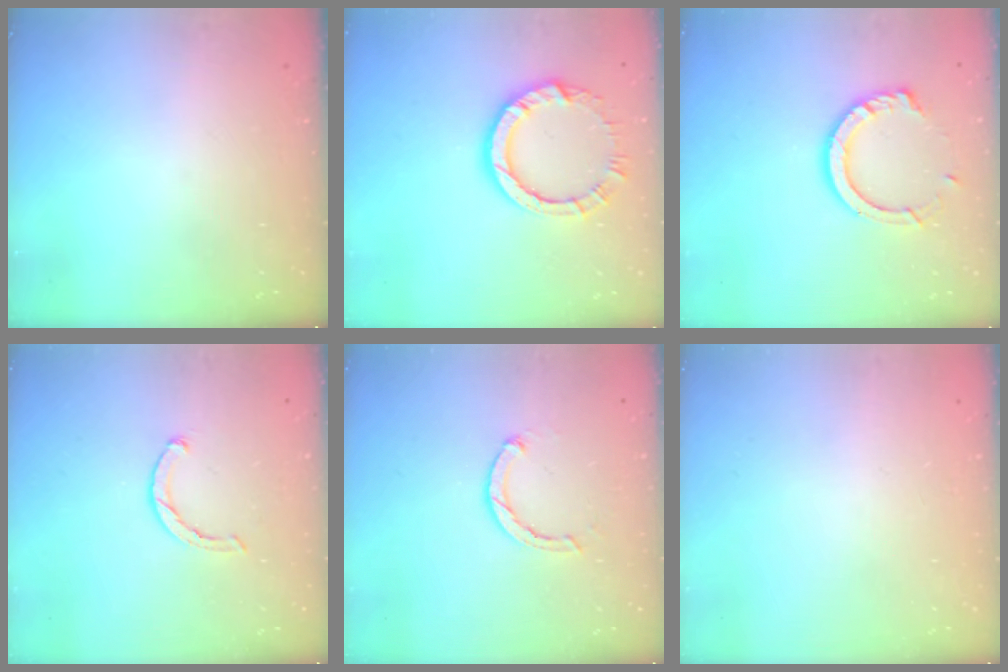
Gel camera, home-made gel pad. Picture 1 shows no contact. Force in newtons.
{"total": 9.7, "press": 9.6, "slide": 0.7}
{"total": 11.2, "press": 11.2, "slide": 1.0}
{"total": 2.3, "press": 2.3, "slide": 0.4}
{"total": 2.3, "press": 2.3, "slide": 0.3}
{"total": 2.5, "press": 2.5, "slide": 0.2}